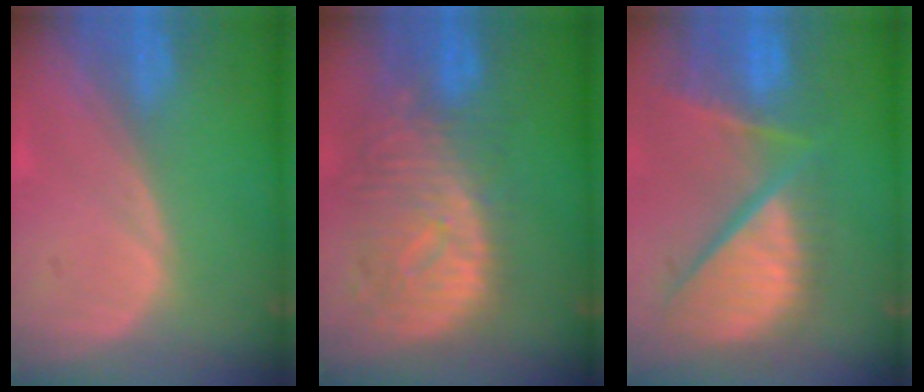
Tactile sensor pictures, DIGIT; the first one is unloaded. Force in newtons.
{"total": 10.8, "press": 9.6, "slide": 5.0}
{"total": 12.6, "press": 10.3, "slide": 7.2}